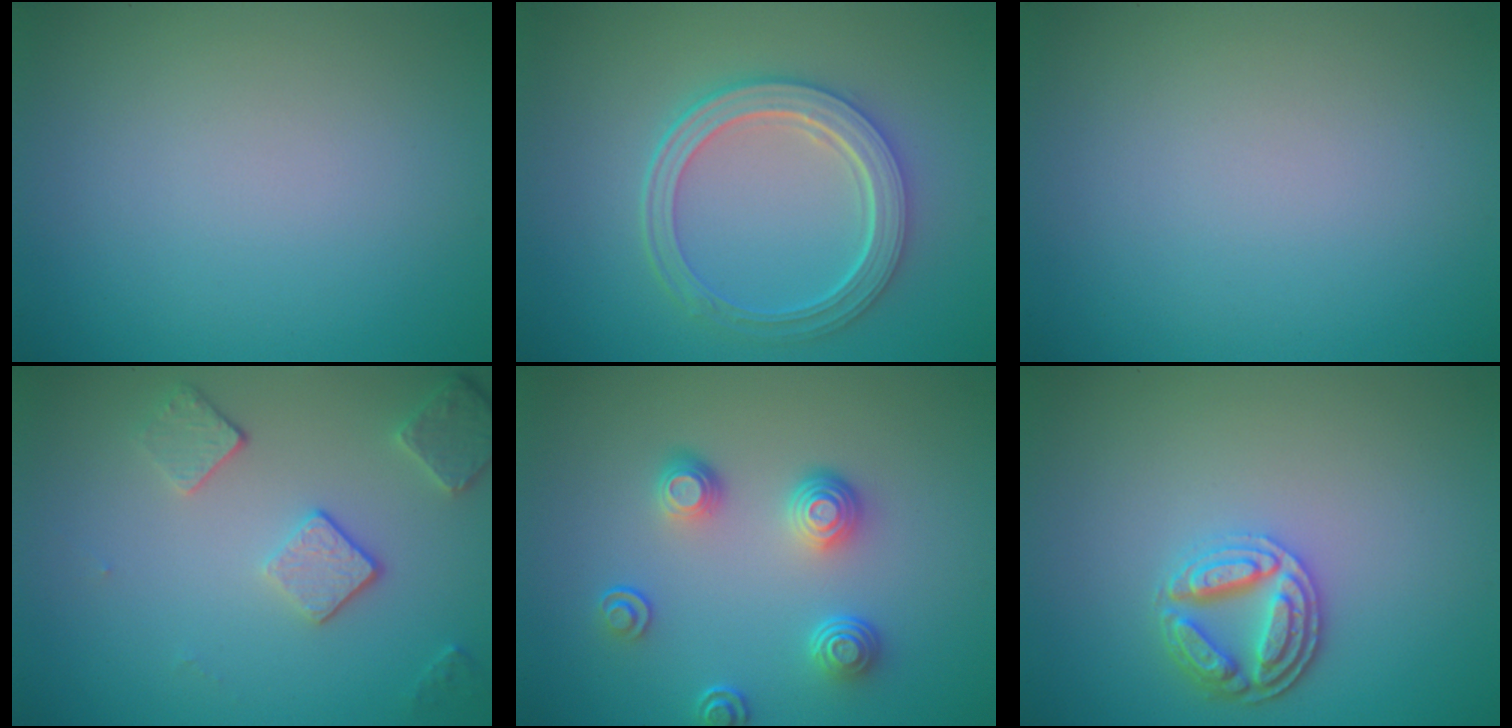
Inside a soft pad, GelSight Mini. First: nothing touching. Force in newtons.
{"total": 5.5, "press": 4.2, "slide": 3.5}
{"total": 0.0}
{"total": 3.6, "press": 2.9, "slide": 2.2}
{"total": 3.7, "press": 2.9, "slide": 2.3}
{"total": 3.7, "press": 3.3, "slide": 1.7}